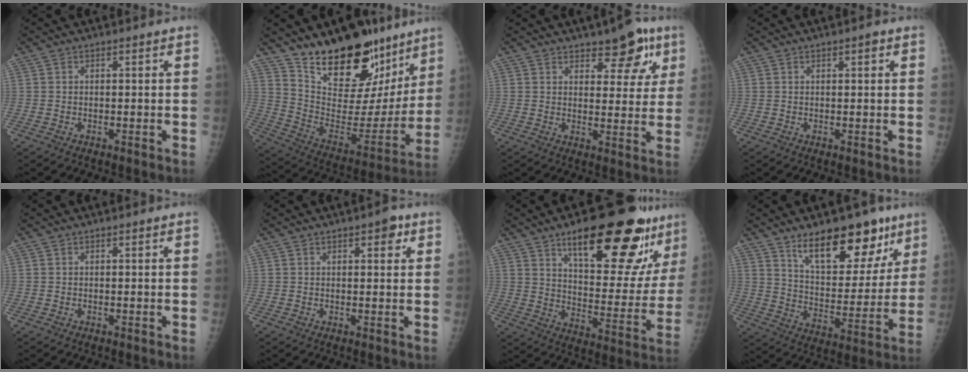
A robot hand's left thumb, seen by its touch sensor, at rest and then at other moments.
{"total": 25.9, "force": [18.1, 12.3, 13.8], "torque": [-0.168, -0.097, 0.293]}
{"total": 8.8, "force": [5.4, 4.2, 5.6], "torque": [-0.036, -0.026, 0.071]}
{"total": 1.1, "force": [0.5, 0.4, 0.9], "torque": [-0.010, 0.001, 0.007]}
{"total": 0.0}
{"total": 3.0, "force": [1.5, 1.3, 2.2], "torque": [-0.018, -0.002, 0.016]}
{"total": 25.6, "force": [15.8, 8.1, 18.4], "torque": [-0.216, -0.062, 0.235]}
{"total": 18.8, "force": [11.8, 8.8, 11.7], "torque": [-0.113, -0.070, 0.189]}